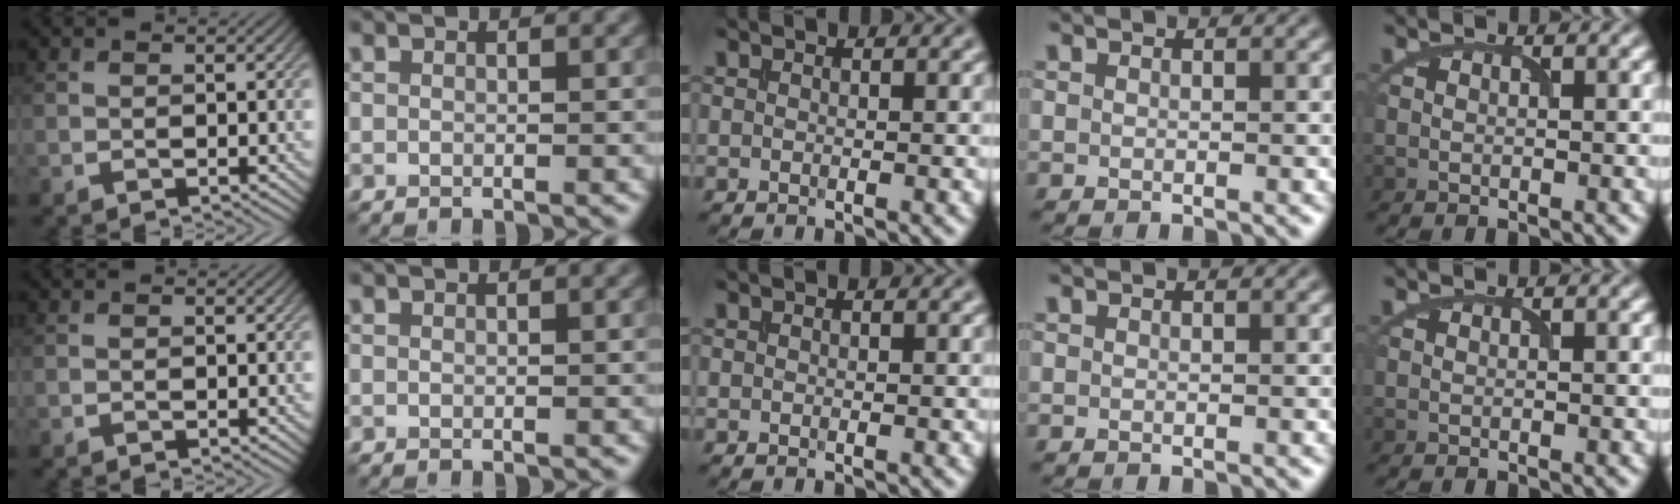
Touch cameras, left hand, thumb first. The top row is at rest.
{}